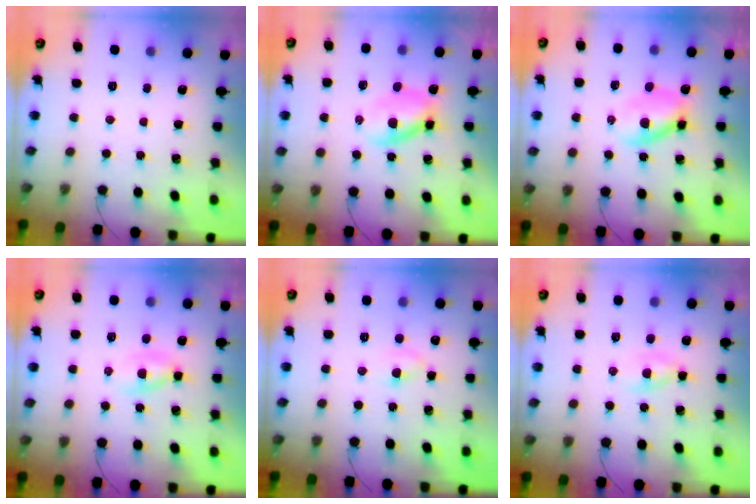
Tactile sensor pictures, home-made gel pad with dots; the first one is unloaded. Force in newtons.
{"total": 4.8, "press": 4.7, "slide": 0.6}
{"total": 4.8, "press": 4.7, "slide": 0.6}
{"total": 2.7, "press": 2.5, "slide": 1.1}
{"total": 2.8, "press": 2.6, "slide": 1.0}
{"total": 2.1, "press": 2.0, "slide": 0.8}